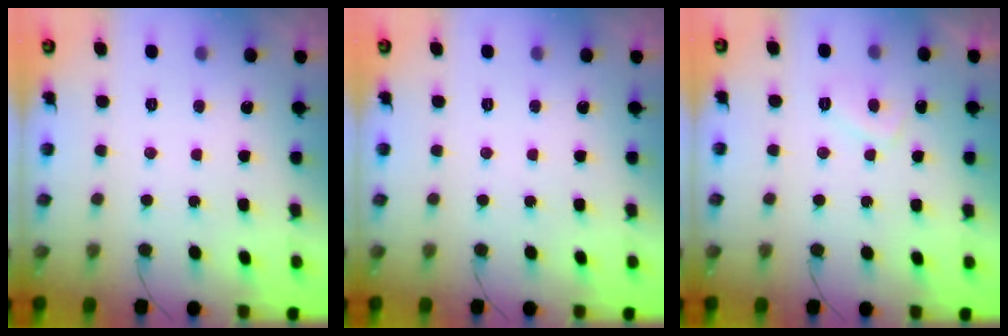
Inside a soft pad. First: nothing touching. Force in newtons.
{"total": 0.0}
{"total": 2.6, "press": 2.6, "slide": 0.5}